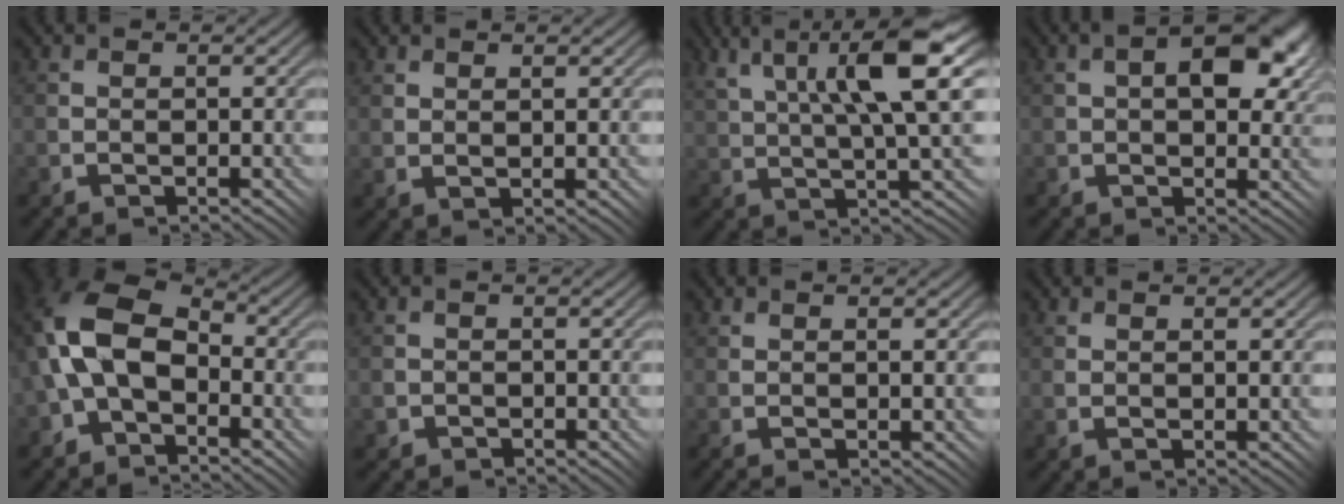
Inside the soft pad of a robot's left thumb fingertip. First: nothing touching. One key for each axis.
{"total": 1.8, "fx": 1.0, "fy": 0.1, "fz": 1.5, "tx": -0.031, "ty": 0.002, "tz": 0.024}
{"total": 11.1, "fx": 5.7, "fy": 2.1, "fz": 9.3, "tx": -0.168, "ty": 0.008, "tz": 0.102}
{"total": 10.0, "fx": 3.1, "fy": 5.5, "fz": 7.8, "tx": -0.114, "ty": 0.008, "tz": 0.051}
{"total": 11.9, "fx": -1.3, "fy": 7.9, "fz": 8.8, "tx": -0.189, "ty": 0.012, "tz": -0.044}
{"total": 1.0, "fx": -0.2, "fy": 1.0, "fz": 0.1, "tx": -0.003, "ty": -0.004, "tz": -0.002}
{"total": 2.4, "fx": 0.4, "fy": -0.2, "fz": 2.4, "tx": -0.040, "ty": 0.004, "tz": 0.016}
{"total": 1.9, "fx": 0.8, "fy": 0.1, "fz": 1.7, "tx": -0.033, "ty": 0.004, "tz": 0.020}